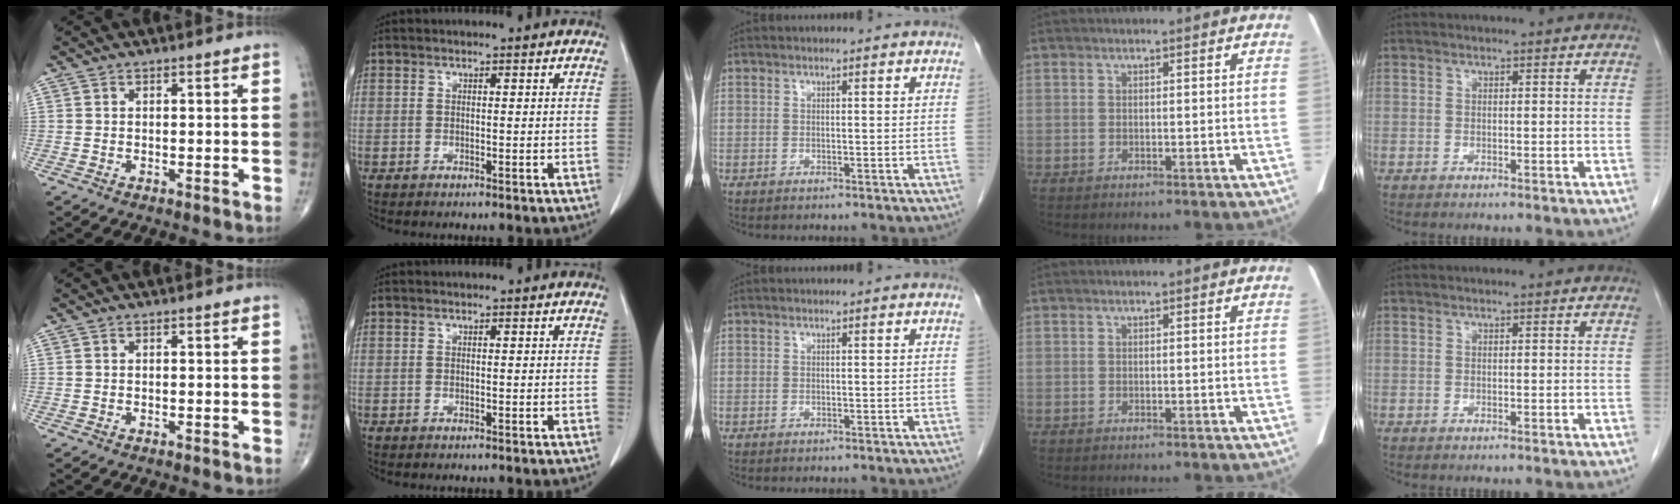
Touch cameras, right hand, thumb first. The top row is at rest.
{}